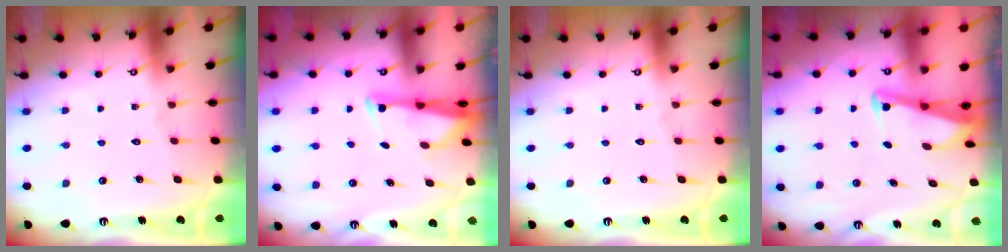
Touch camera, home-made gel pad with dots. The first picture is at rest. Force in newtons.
{"total": 2.9, "press": 2.8, "slide": 0.7}
{"total": 0.0}
{"total": 2.7, "press": 2.7, "slide": 0.3}